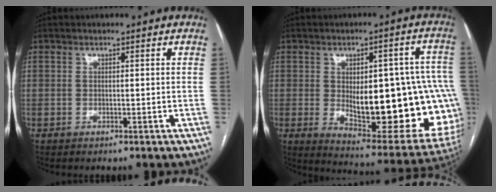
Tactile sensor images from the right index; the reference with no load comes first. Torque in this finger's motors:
{"motor_torque": [2.14, 0.00, 0.90, 0.19]}